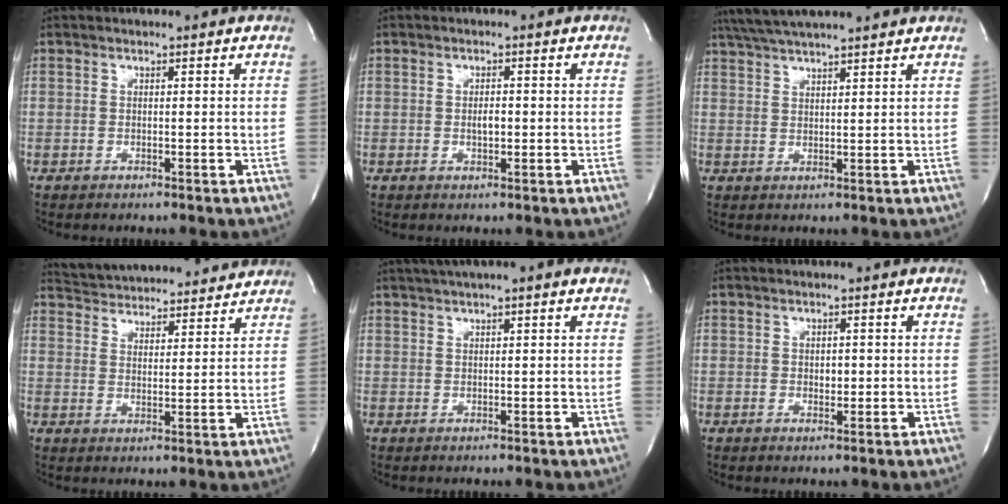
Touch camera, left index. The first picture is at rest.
{"total": 1.7, "force": [-0.2, 0.7, 1.6], "torque": [-0.030, 0.001, -0.001]}
{"total": 10.4, "force": [9.1, 0.1, 4.9], "torque": [-0.089, 0.036, 0.140]}
{"total": 17.0, "force": [16.3, 3.1, 3.7], "torque": [-0.064, 0.025, 0.230]}
{"total": 6.5, "force": [4.7, 0.4, 4.6], "torque": [-0.074, 0.035, 0.070]}
{"total": 1.3, "force": [0.1, 0.8, 0.9], "torque": [-0.013, 0.000, 0.003]}